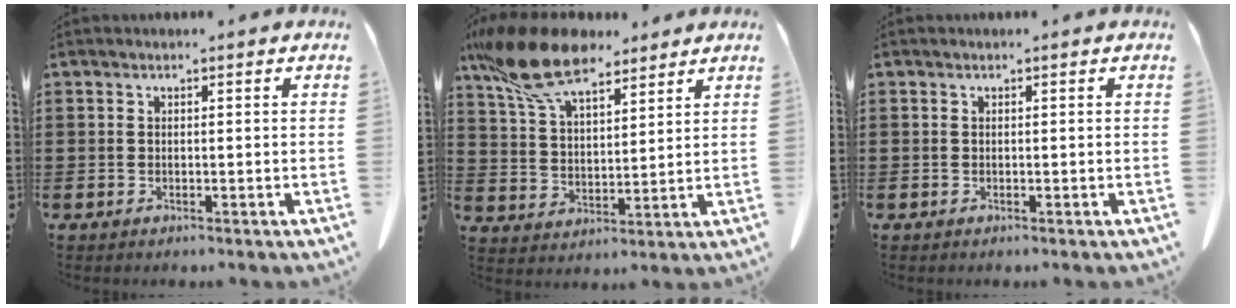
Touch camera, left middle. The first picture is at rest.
{"total": 13.4, "force": [10.3, 4.1, 7.5], "torque": [-0.182, -0.024, 0.188]}
{"total": 0.0}